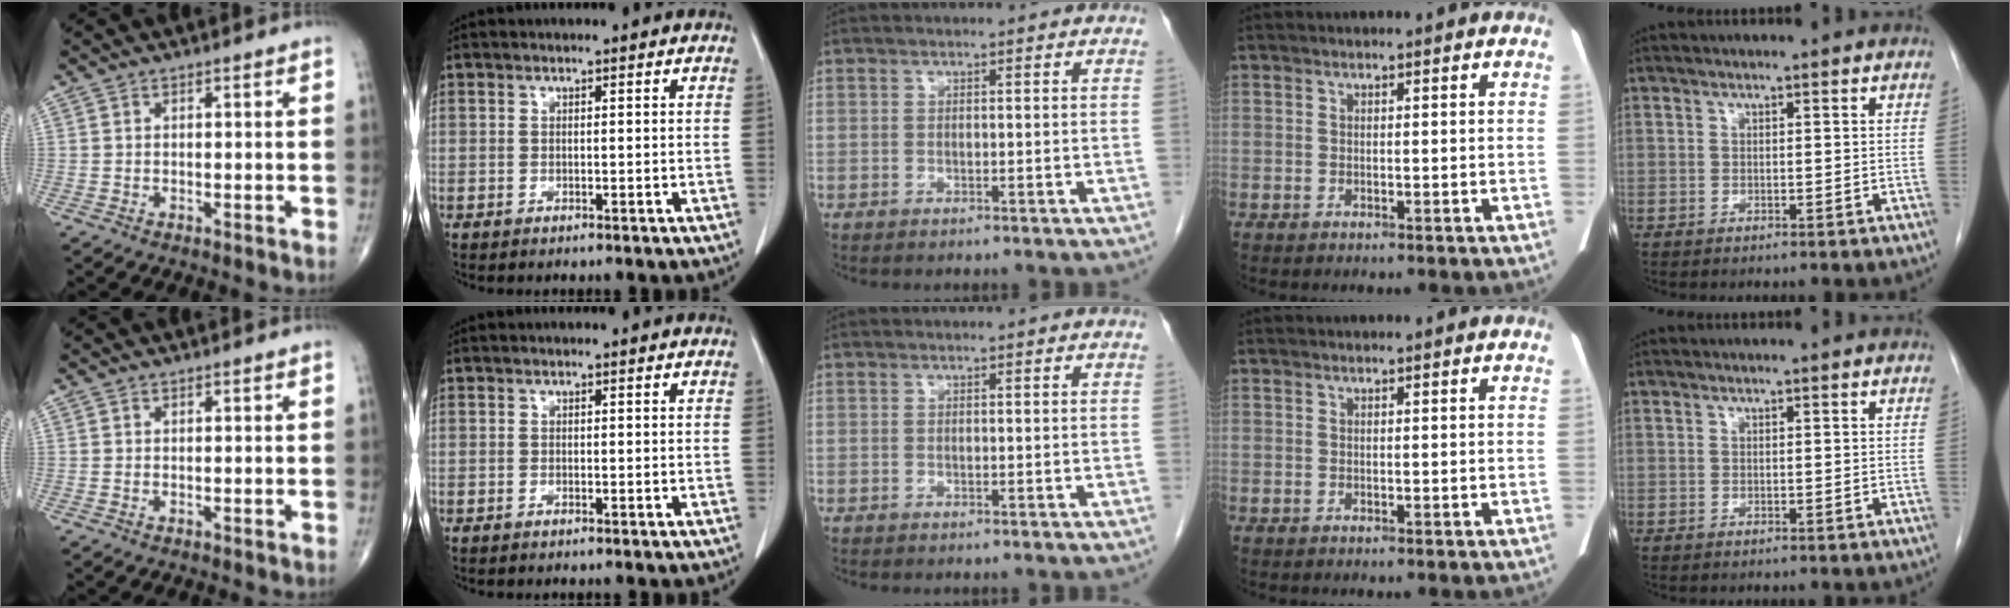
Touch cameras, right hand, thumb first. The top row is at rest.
{}